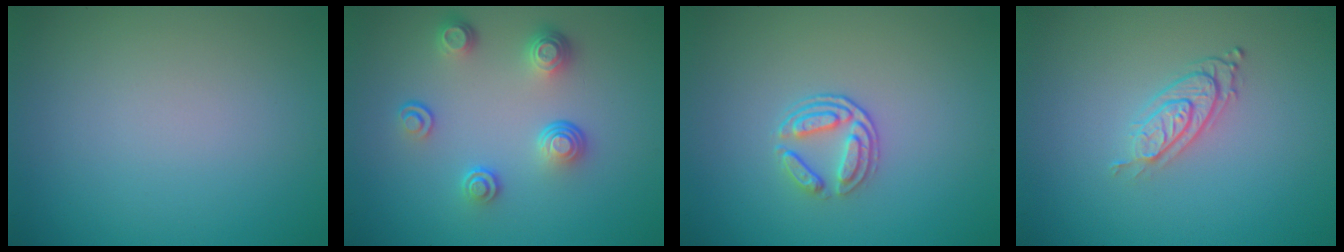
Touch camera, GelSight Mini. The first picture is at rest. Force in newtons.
{"total": 4.0, "press": 2.8, "slide": 2.8}
{"total": 2.4, "press": 1.9, "slide": 1.5}
{"total": 3.0, "press": 2.0, "slide": 2.2}